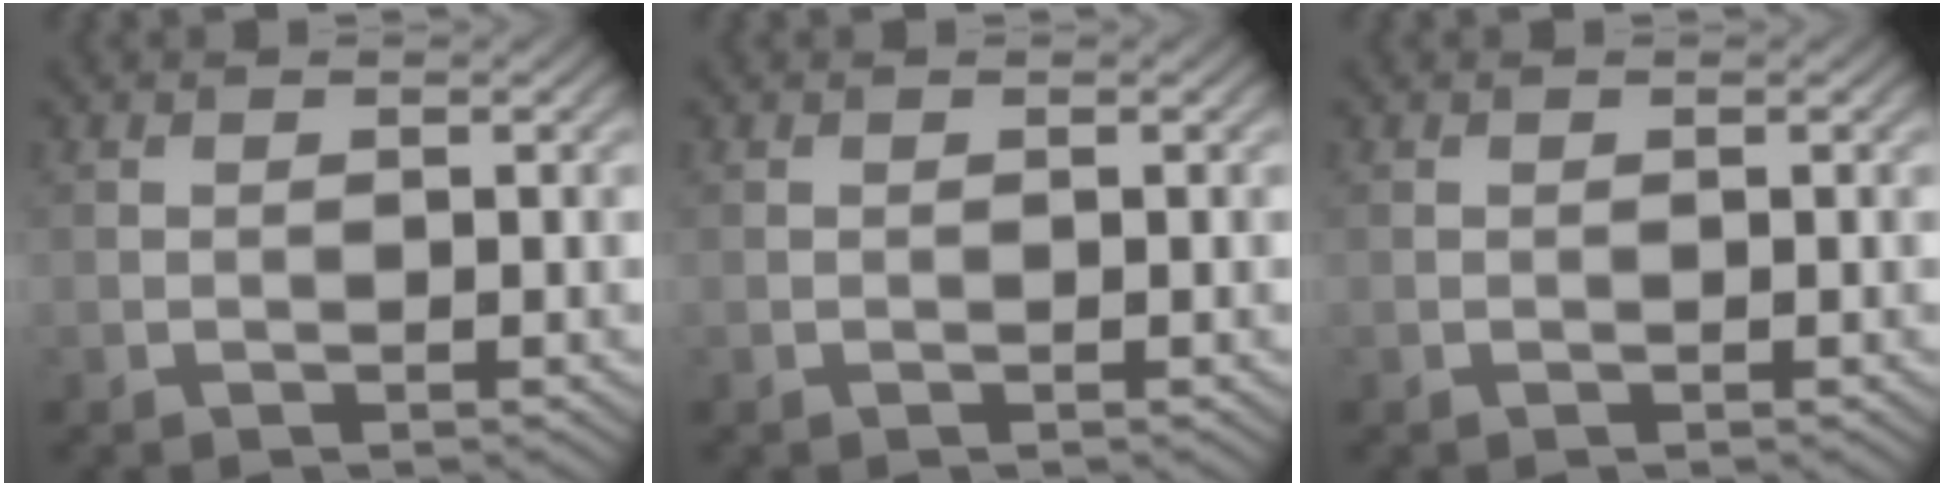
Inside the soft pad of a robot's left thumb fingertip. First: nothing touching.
{"total": 0.0}
{"total": 0.0}